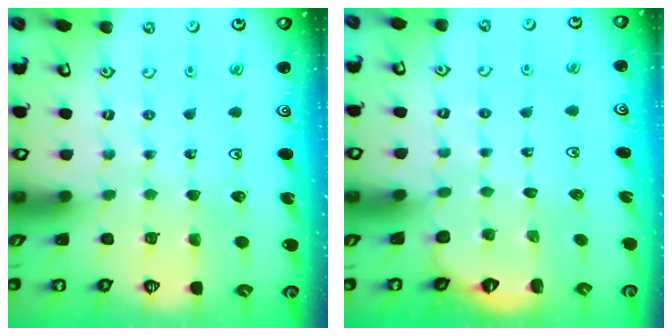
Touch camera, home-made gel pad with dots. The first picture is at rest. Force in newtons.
{"total": 1.9, "press": 0.7, "slide": 1.8}